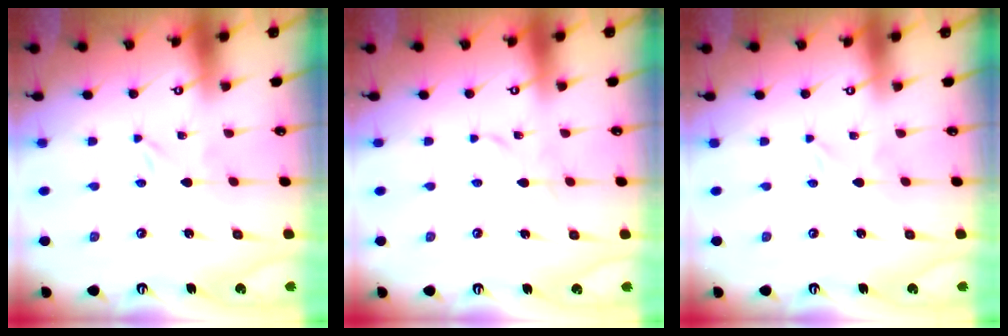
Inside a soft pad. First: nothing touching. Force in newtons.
{"total": 2.5, "press": 2.4, "slide": 0.3}
{"total": 1.4, "press": 1.3, "slide": 0.3}